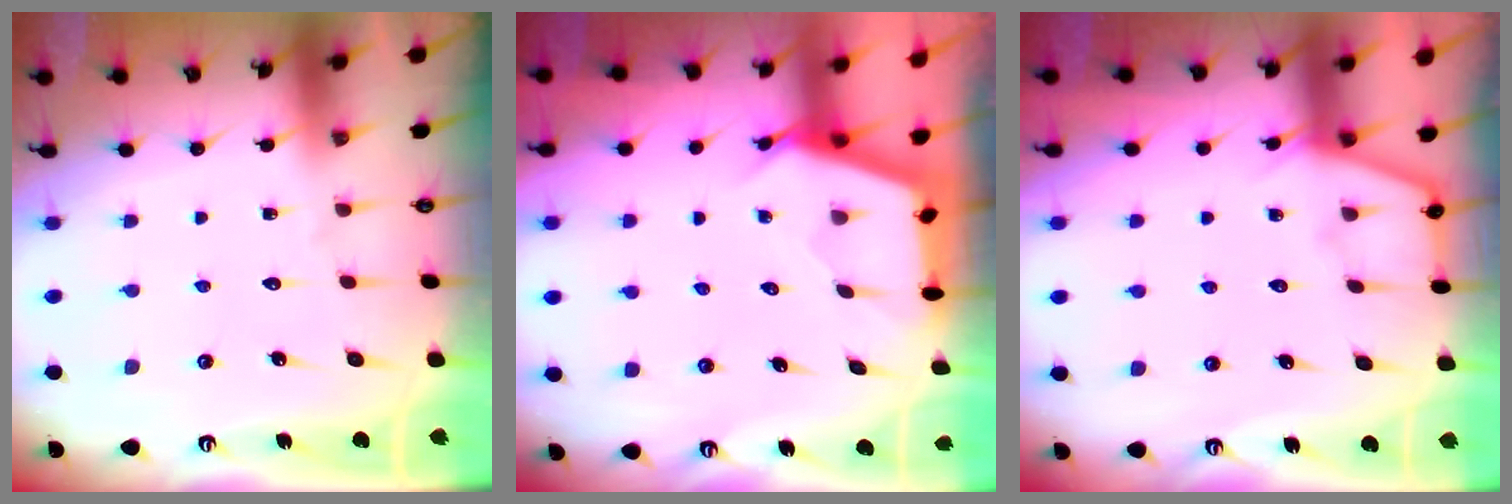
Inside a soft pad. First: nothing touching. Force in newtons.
{"total": 2.7, "press": 2.7, "slide": 0.3}
{"total": 4.9, "press": 4.8, "slide": 0.5}